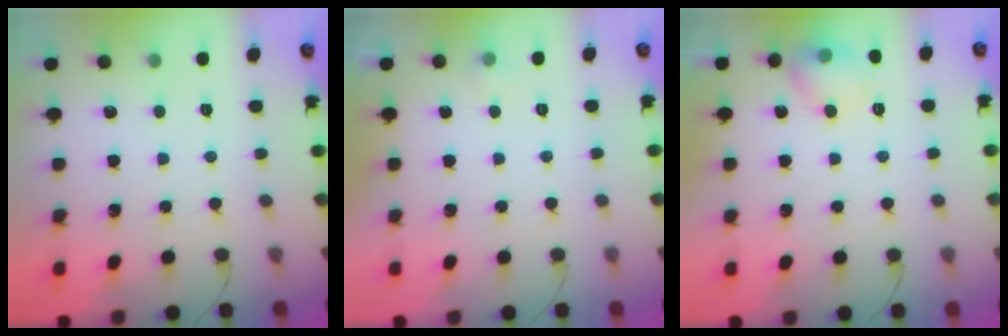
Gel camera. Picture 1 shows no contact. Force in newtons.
{"total": 3.8, "press": 3.6, "slide": 1.3}
{"total": 8.9, "press": 8.8, "slide": 1.2}